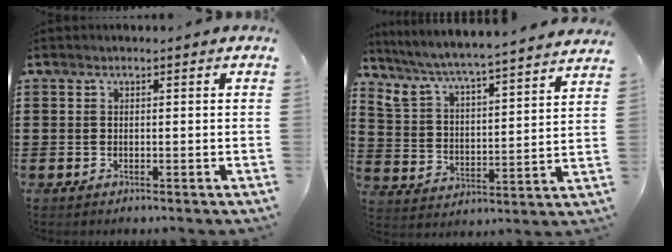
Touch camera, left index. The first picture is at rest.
{"total": 4.6, "force": [4.6, -0.3, 0.7], "torque": [-0.040, -0.045, 0.069]}